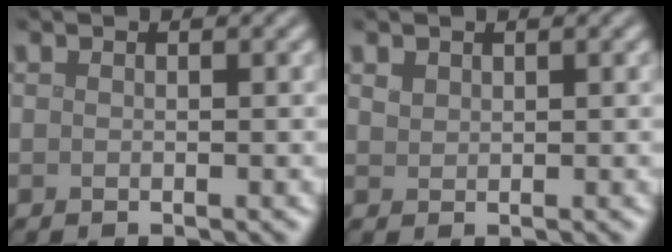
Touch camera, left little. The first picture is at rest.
{"total": 0.9, "force": [0.7, 0.5, 0.2], "torque": [-0.005, -0.001, 0.017]}